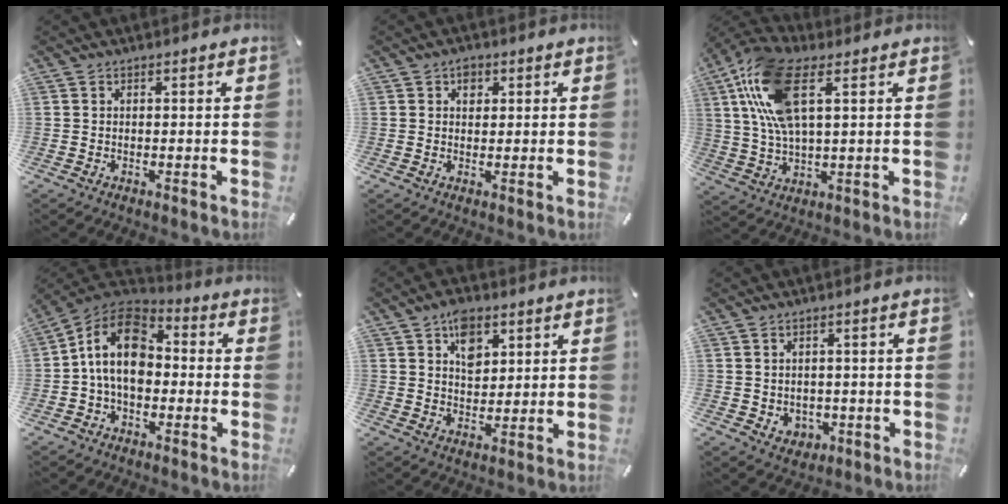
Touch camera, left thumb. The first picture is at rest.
{"total": 2.2, "force": [0.8, 1.8, 1.0], "torque": [-0.006, -0.001, 0.010]}
{"total": 15.4, "force": [6.4, 6.7, 12.4], "torque": [-0.271, 0.001, 0.116]}
{"total": 13.2, "force": [-0.4, 9.0, 9.7], "torque": [-0.199, 0.010, -0.011]}
{"total": 7.3, "force": [3.5, 5.1, 4.0], "torque": [-0.052, -0.008, 0.058]}
{"total": 3.4, "force": [0.1, 3.3, 0.7], "torque": [-0.003, -0.001, 0.000]}